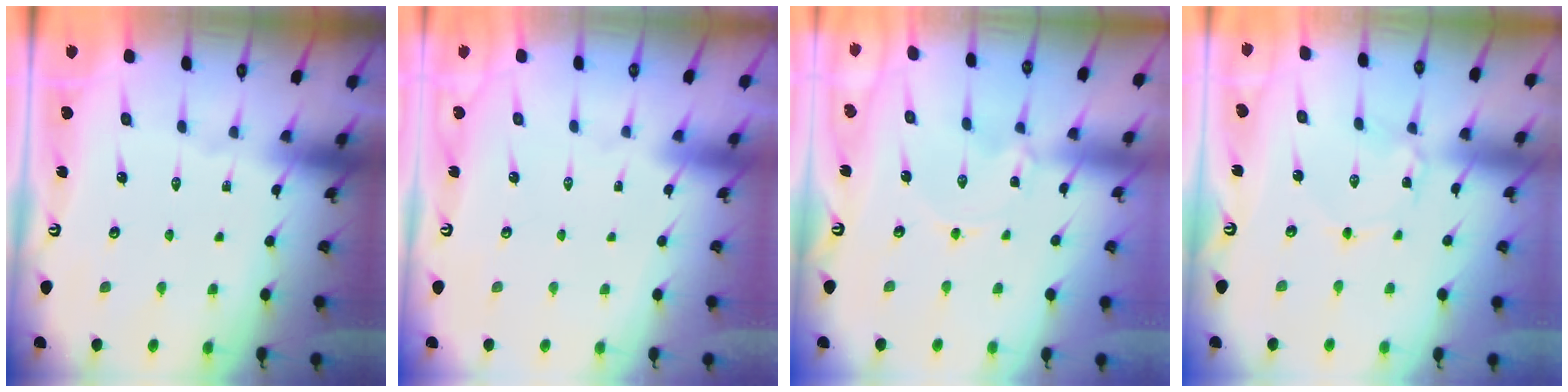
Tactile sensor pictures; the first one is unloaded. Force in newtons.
{"total": 1.5, "press": 1.5, "slide": 0.1}
{"total": 1.7, "press": 1.7, "slide": 0.2}
{"total": 2.0, "press": 2.0, "slide": 0.2}